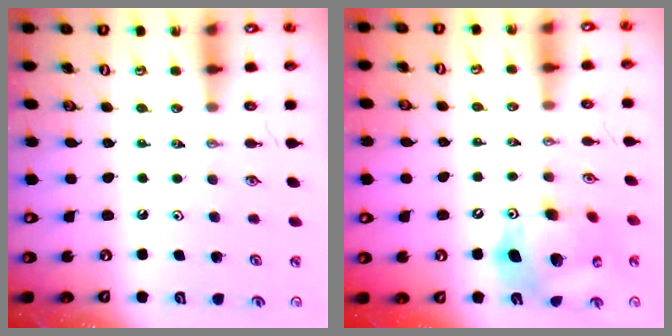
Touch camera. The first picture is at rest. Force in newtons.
{"total": 15.9, "press": 15.7, "slide": 2.5}